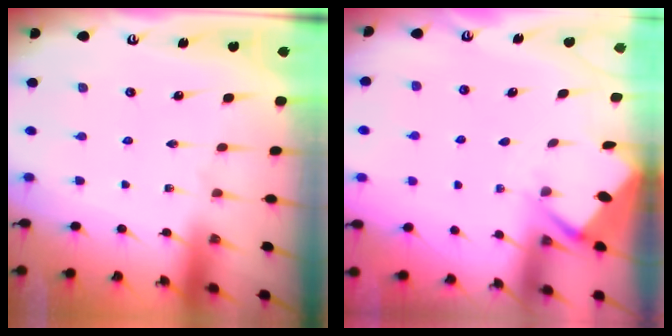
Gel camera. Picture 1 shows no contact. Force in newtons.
{"total": 2.6, "press": 2.6, "slide": 0.4}